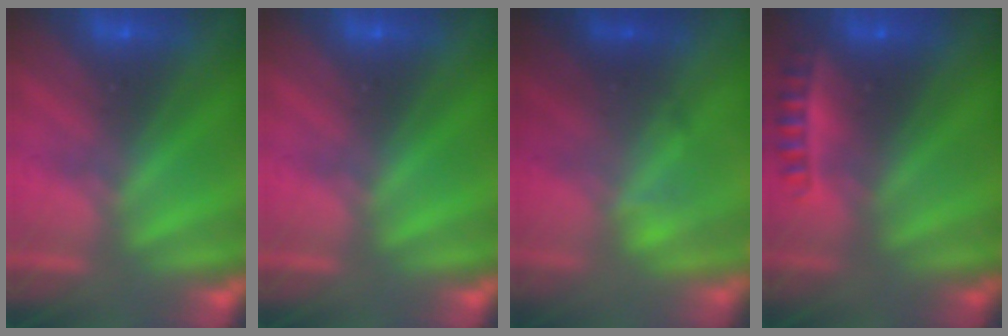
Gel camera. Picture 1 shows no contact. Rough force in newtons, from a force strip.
{"total": 0.0}
{"total": 2.1}
{"total": 2.4}